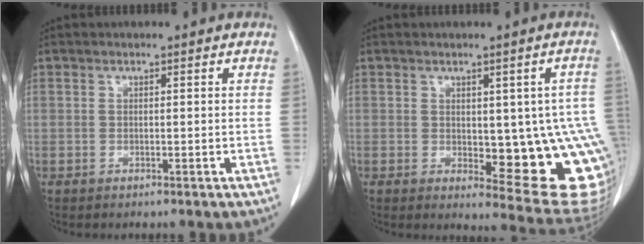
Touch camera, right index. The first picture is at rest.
{"total": 14.7, "force": [-1.8, 5.3, 13.5], "torque": [-0.109, 0.005, -0.004]}